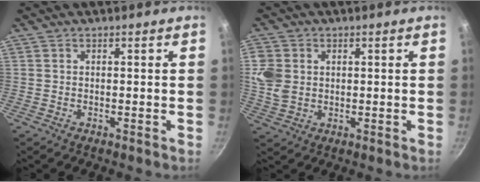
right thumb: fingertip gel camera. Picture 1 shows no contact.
{"total": 7.0, "force": [0.9, 5.7, 4.0], "torque": [-0.073, -0.005, 0.018]}